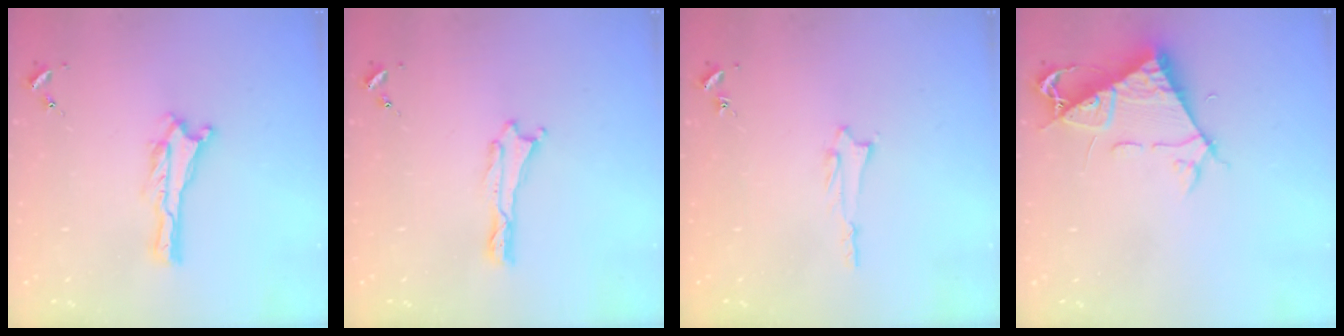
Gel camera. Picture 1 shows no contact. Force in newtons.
{"total": 0.0}
{"total": 1.4, "press": 1.4, "slide": 0.2}
{"total": 7.6, "press": 7.6, "slide": 1.0}